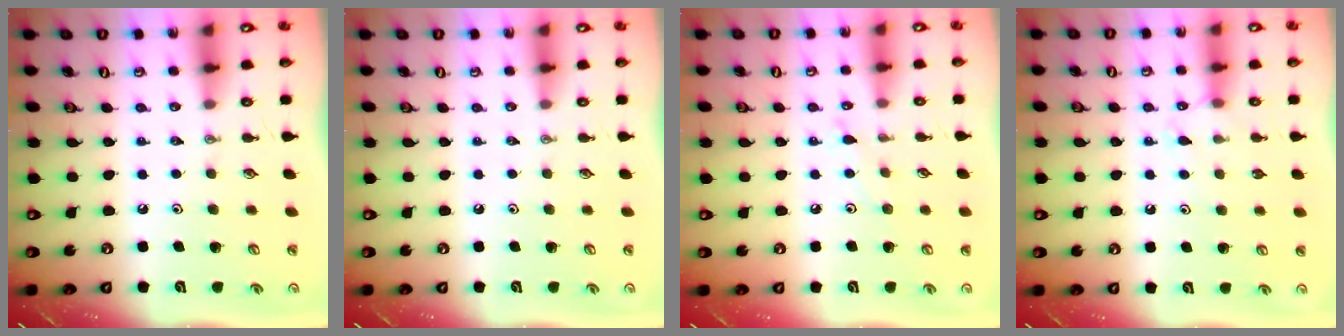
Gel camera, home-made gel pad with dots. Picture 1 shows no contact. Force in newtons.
{"total": 0.0}
{"total": 5.8, "press": 5.8, "slide": 0.7}
{"total": 4.4, "press": 4.4, "slide": 0.4}